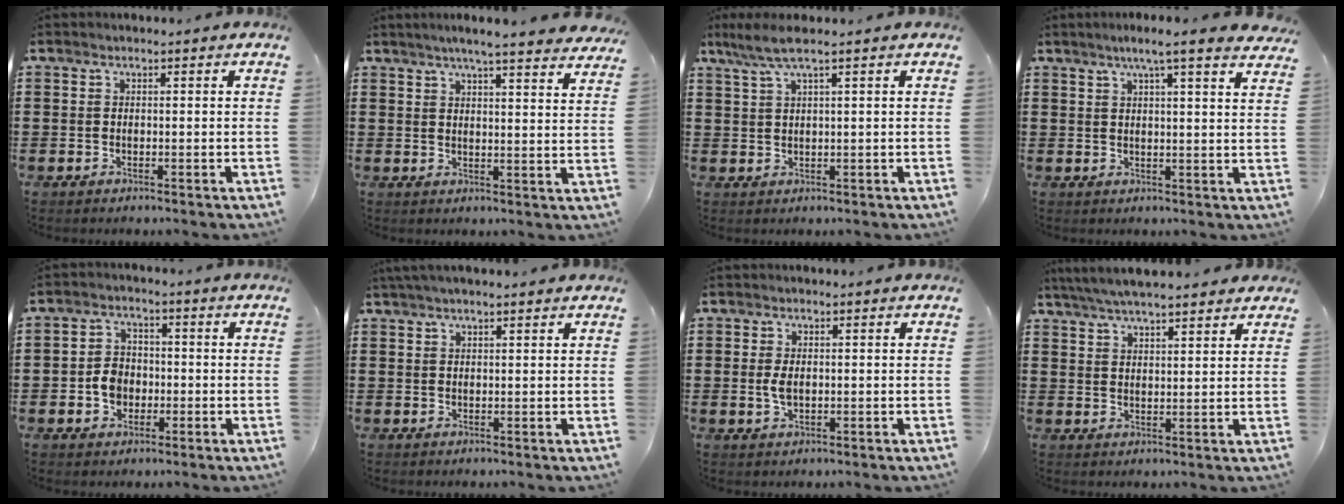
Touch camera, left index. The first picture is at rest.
{"total": 4.6, "force": [4.1, -0.5, 1.9], "torque": [-0.052, -0.014, 0.070]}
{"total": 4.2, "force": [2.4, 0.3, 3.4], "torque": [-0.079, 0.004, 0.041]}
{"total": 4.9, "force": [3.7, -0.4, 3.2], "torque": [-0.065, -0.011, 0.060]}
{"total": 4.5, "force": [-1.2, 3.6, 2.5], "torque": [-0.061, 0.005, -0.025]}
{"total": 2.1, "force": [1.7, 0.2, 1.2], "torque": [-0.025, 0.003, 0.031]}
{"total": 2.6, "force": [0.1, 1.4, 2.3], "torque": [-0.061, -0.002, -0.004]}
{"total": 5.2, "force": [4.8, 0.3, 2.1], "torque": [-0.055, -0.012, 0.086]}